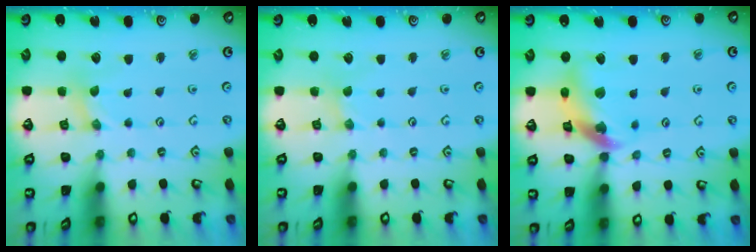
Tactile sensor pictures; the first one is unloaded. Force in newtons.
{"total": 0.0}
{"total": 14.1, "press": 14.0, "slide": 1.7}